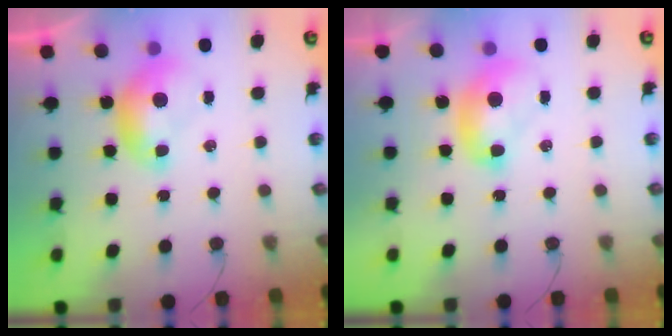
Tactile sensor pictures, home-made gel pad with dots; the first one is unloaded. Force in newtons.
{"total": 2.1, "press": 2.1, "slide": 0.2}